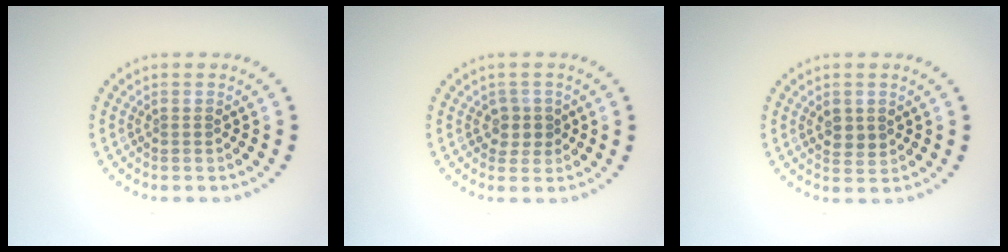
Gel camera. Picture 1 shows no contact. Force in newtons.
{"total": 1.8, "press": 1.4, "slide": 1.1}
{"total": 1.7, "press": 1.7, "slide": 0.5}